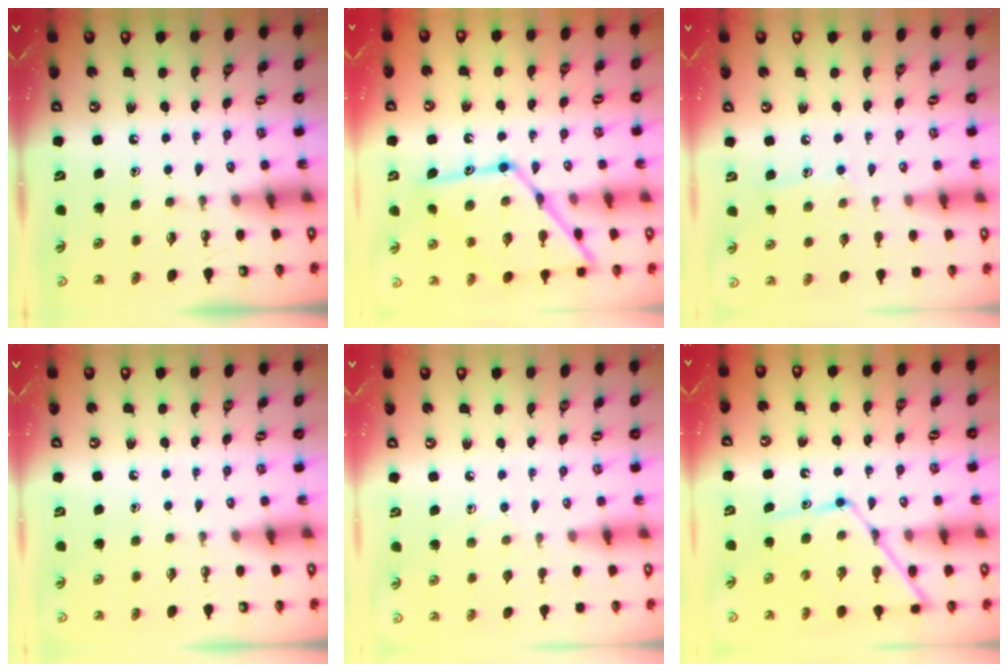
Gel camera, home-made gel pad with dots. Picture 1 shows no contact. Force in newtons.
{"total": 18.7, "press": 18.6, "slide": 1.5}
{"total": 6.6, "press": 6.6, "slide": 0.4}
{"total": 0.0}
{"total": 5.5, "press": 5.5, "slide": 0.5}
{"total": 12.2, "press": 12.1, "slide": 0.9}